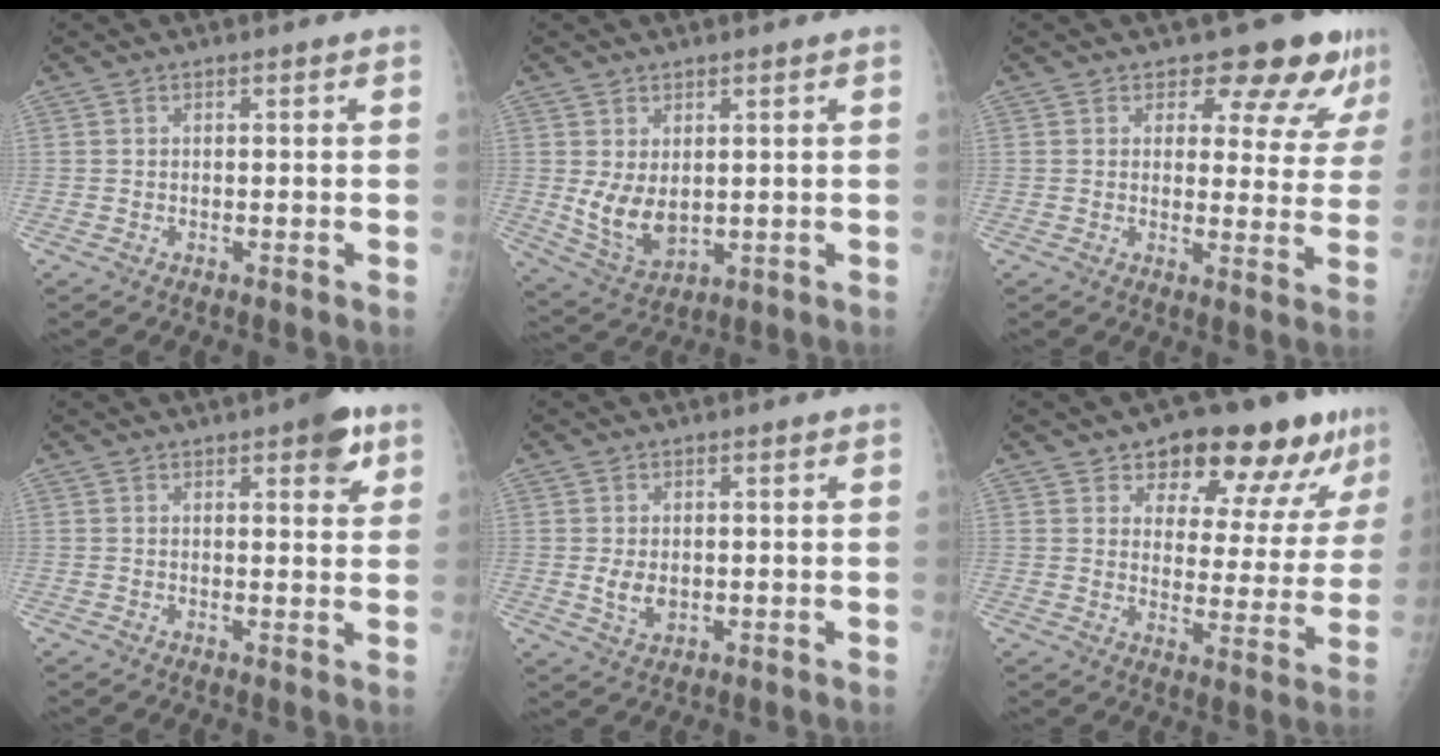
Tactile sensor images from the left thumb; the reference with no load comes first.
{"total": 7.5, "force": [1.0, 4.6, 5.8], "torque": [-0.094, -0.021, 0.038]}
{"total": 10.7, "force": [8.3, 4.8, 4.8], "torque": [-0.015, -0.050, 0.087]}
{"total": 5.7, "force": [3.1, 2.1, 4.4], "torque": [-0.038, -0.011, 0.032]}
{"total": 3.7, "force": [0.0, 2.5, 2.7], "torque": [-0.041, -0.007, 0.007]}
{"total": 16.8, "force": [11.4, 7.3, 10.0], "torque": [-0.081, -0.055, 0.154]}